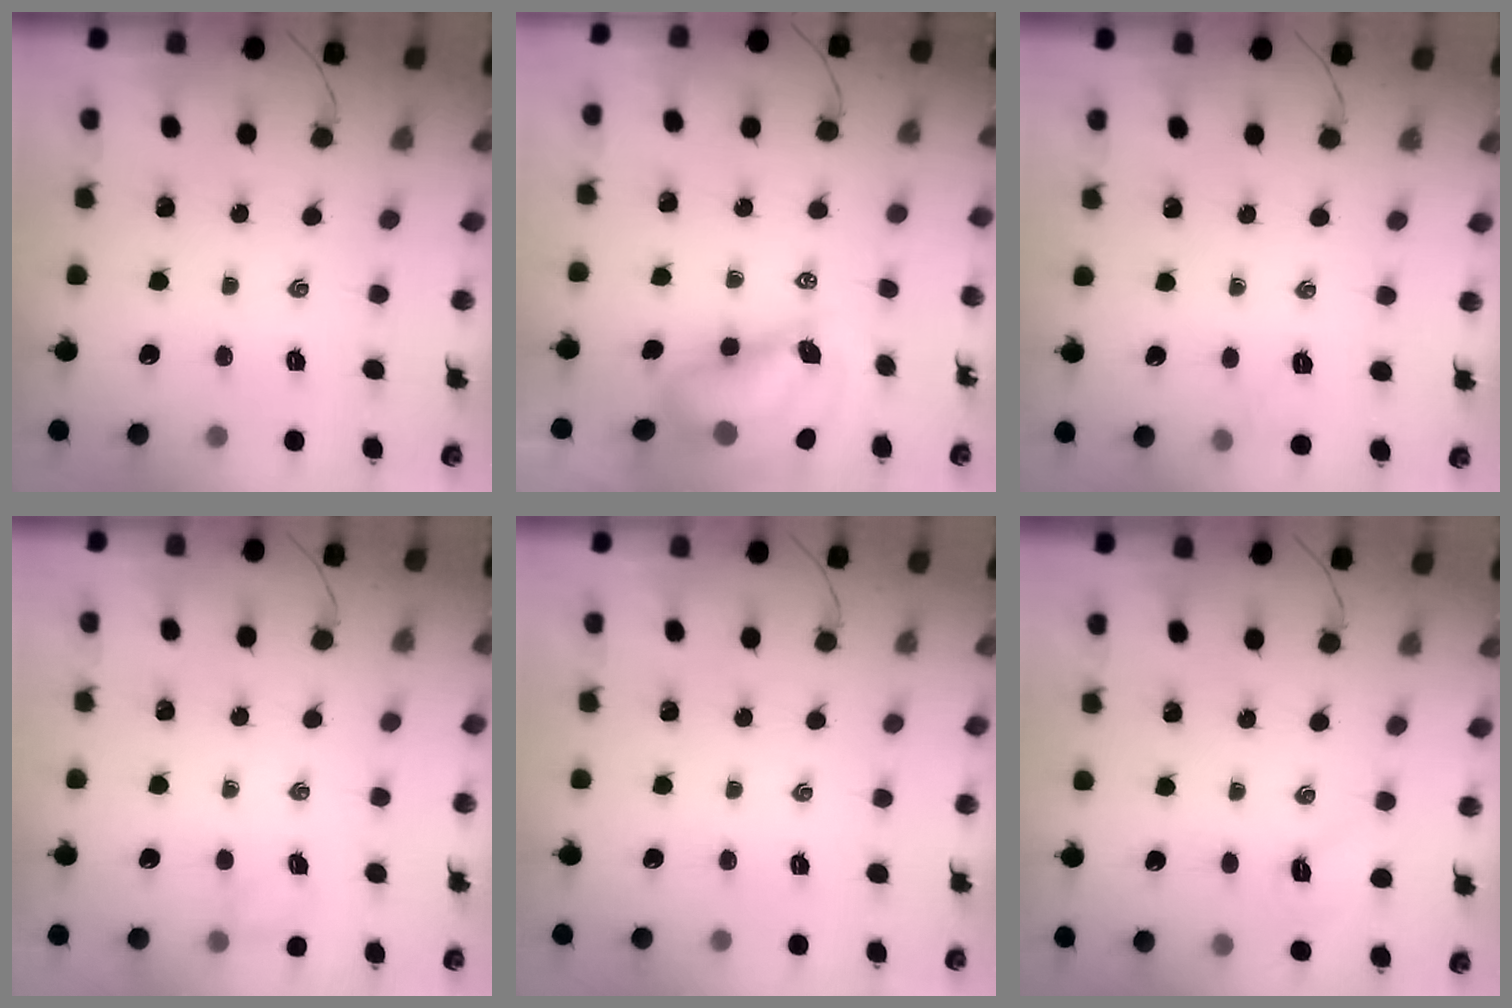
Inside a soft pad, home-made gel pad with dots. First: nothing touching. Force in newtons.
{"total": 11.4, "press": 10.8, "slide": 3.7}
{"total": 3.9, "press": 3.7, "slide": 1.1}
{"total": 2.5, "press": 2.3, "slide": 0.9}
{"total": 0.0}
{"total": 5.4, "press": 5.3, "slide": 1.3}